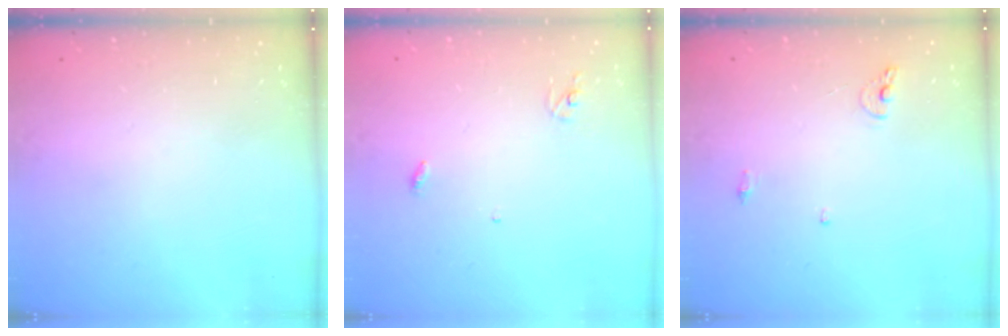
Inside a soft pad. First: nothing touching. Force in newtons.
{"total": 3.0, "press": 2.9, "slide": 0.2}
{"total": 6.6, "press": 6.6, "slide": 0.7}